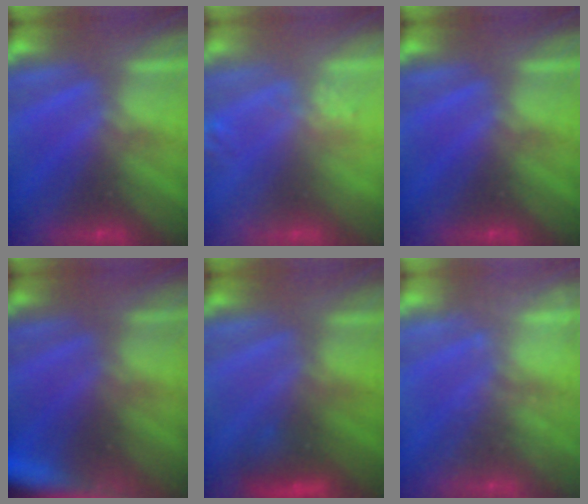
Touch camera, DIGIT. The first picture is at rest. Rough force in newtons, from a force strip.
{"total": 2.7}
{"total": 0.0}
{"total": 6.1}
{"total": 2.9}
{"total": 1.9}